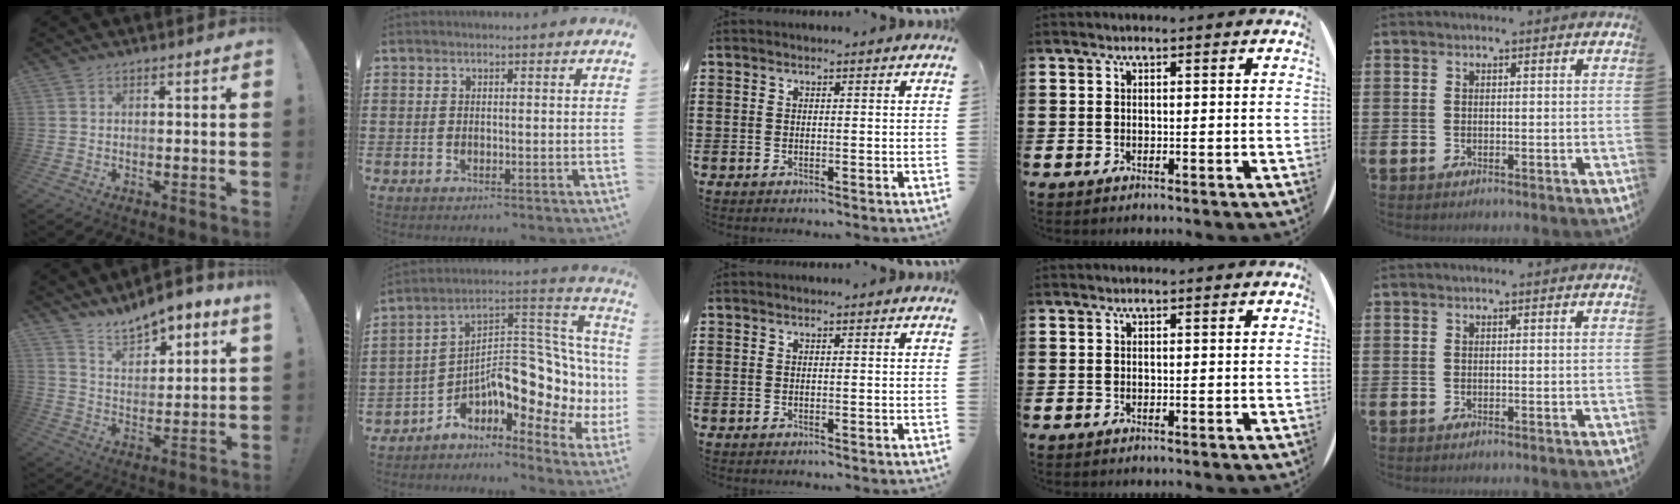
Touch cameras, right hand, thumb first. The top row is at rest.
{"thumb": {"total": 9.0, "force": [8.5, 2.0, 2.4], "torque": [-0.043, -0.070, 0.155]}, "index": {"total": 9.4, "force": [-1.3, 5.4, 7.7], "torque": [-0.104, -0.053, -0.037]}}